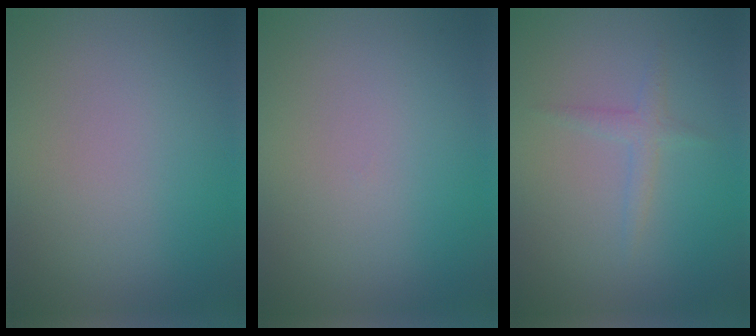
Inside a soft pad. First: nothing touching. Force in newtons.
{"total": 0.0}
{"total": 0.7, "press": 0.6, "slide": 0.1}